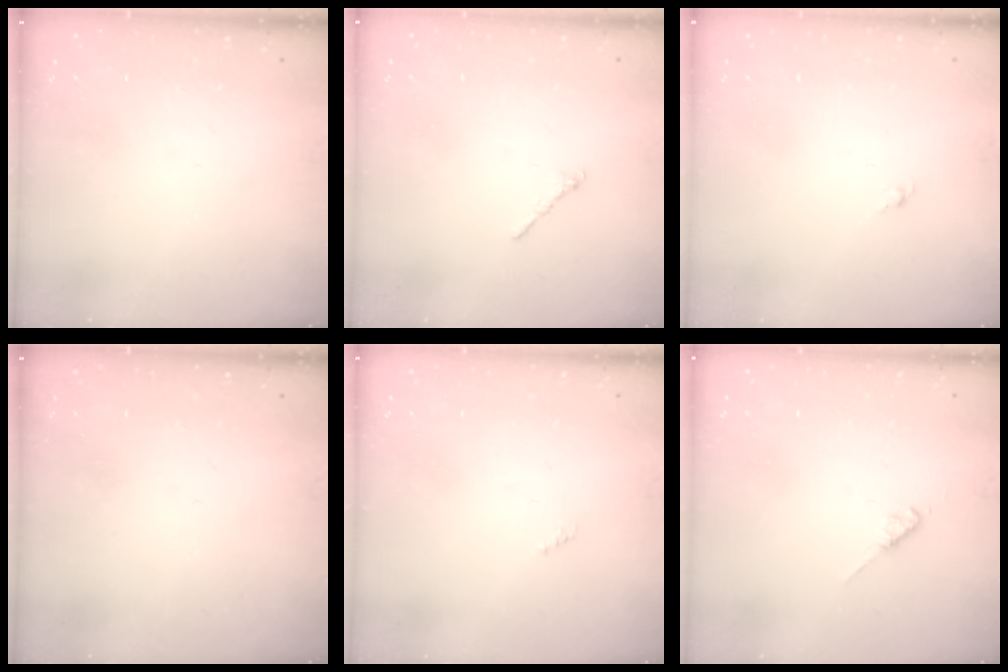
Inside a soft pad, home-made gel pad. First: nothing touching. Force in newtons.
{"total": 1.2, "press": 1.1, "slide": 0.5}
{"total": 1.4, "press": 1.2, "slide": 0.6}
{"total": 0.0}
{"total": 0.0}
{"total": 2.8, "press": 2.8, "slide": 0.5}